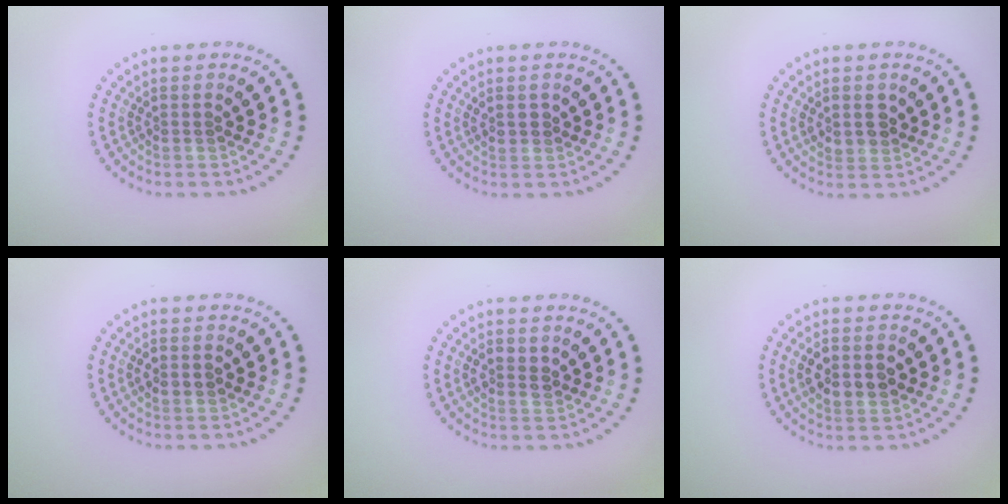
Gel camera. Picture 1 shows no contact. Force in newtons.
{"total": 0.8, "press": 0.8, "slide": 0.3}
{"total": 1.9, "press": 1.8, "slide": 0.5}
{"total": 1.6, "press": 1.6, "slide": 0.1}
{"total": 1.4, "press": 1.3, "slide": 0.4}
{"total": 3.6, "press": 3.6, "slide": 0.2}